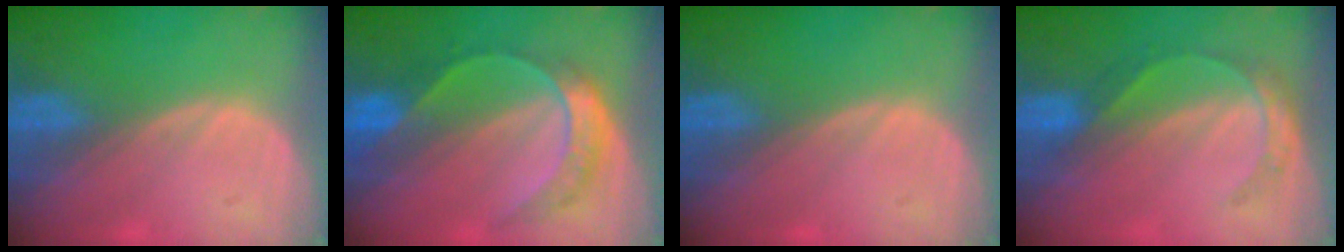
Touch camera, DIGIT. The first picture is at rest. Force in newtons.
{"total": 7.8, "press": 6.5, "slide": 4.4}
{"total": 0.0}
{"total": 4.4, "press": 4.1, "slide": 1.4}